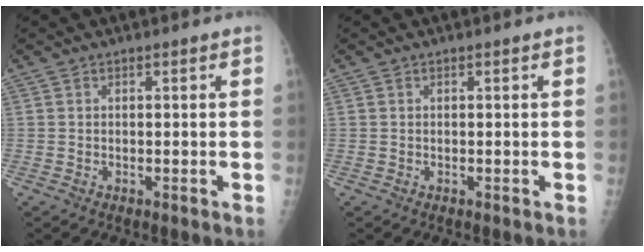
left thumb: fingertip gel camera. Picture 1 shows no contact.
{"total": 0.0}